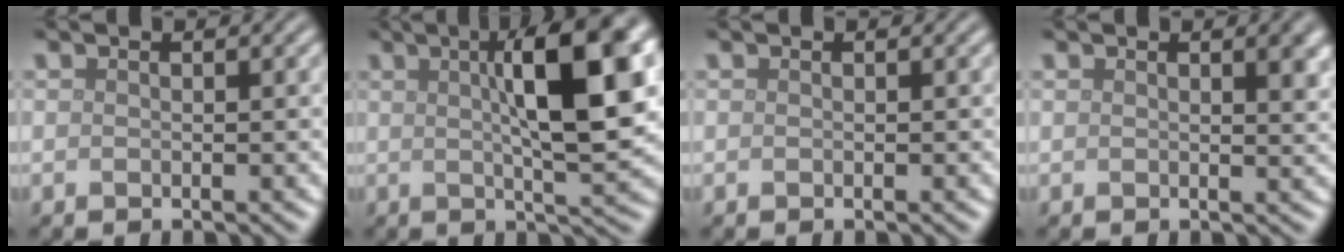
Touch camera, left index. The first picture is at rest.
{"total": 10.8, "force": [2.6, 2.7, 10.2], "torque": [-0.135, 0.013, 0.038]}
{"total": 0.0}
{"total": 2.5, "force": [1.2, 0.9, 2.0], "torque": [-0.018, 0.001, 0.018]}